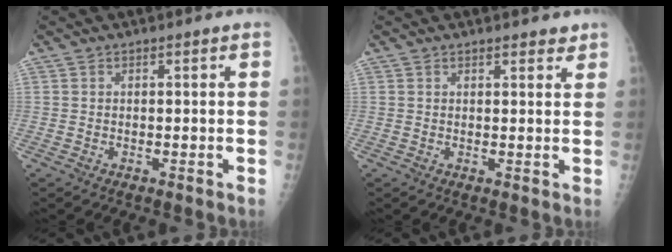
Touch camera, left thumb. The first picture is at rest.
{"total": 3.3, "force": [2.7, 1.1, 1.6], "torque": [-0.003, -0.010, 0.033]}